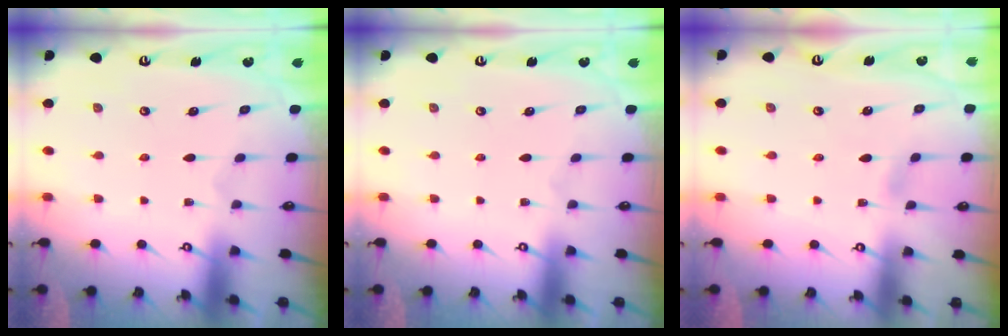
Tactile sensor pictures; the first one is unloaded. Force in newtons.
{"total": 0.0}
{"total": 3.8, "press": 3.8, "slide": 0.4}